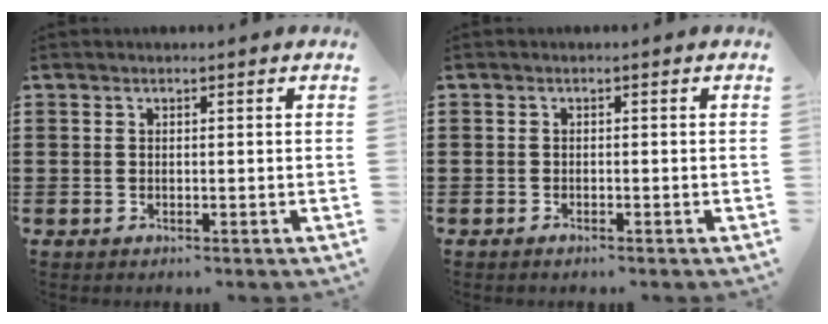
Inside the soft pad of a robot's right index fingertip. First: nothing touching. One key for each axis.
{"total": 0.7, "fx": -0.6, "fy": 0.2, "fz": 0.2, "tx": -0.007, "ty": -0.003, "tz": -0.011}